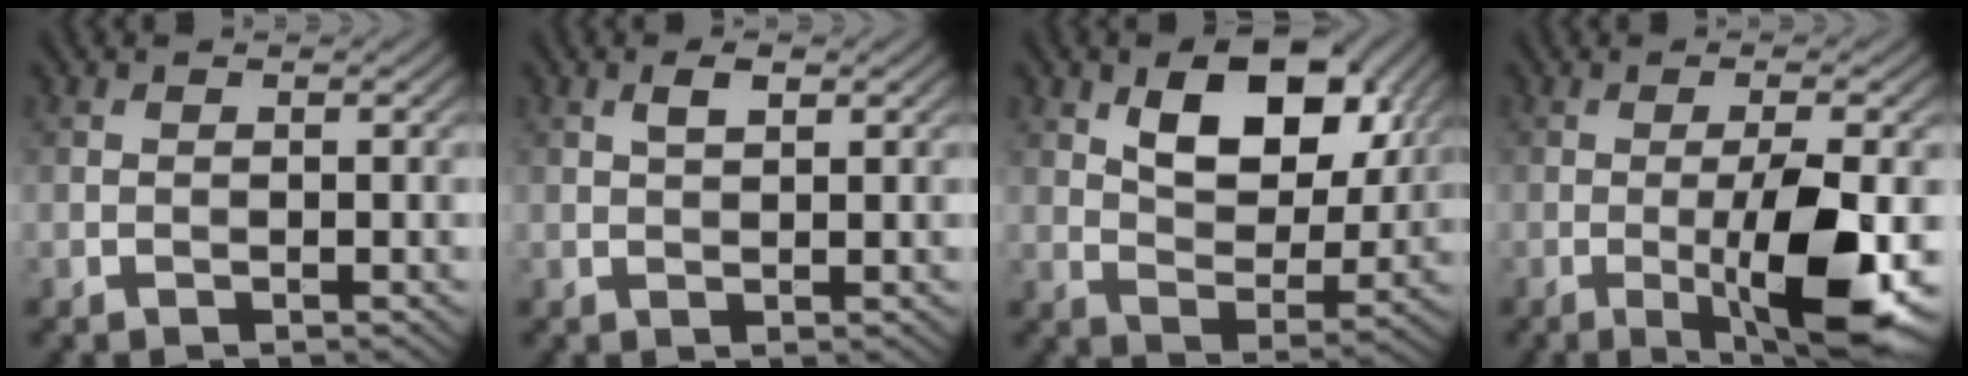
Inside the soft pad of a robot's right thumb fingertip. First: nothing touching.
{"total": 1.8, "force": [0.8, 0.6, 1.4], "torque": [-0.031, 0.002, 0.015]}
{"total": 11.1, "force": [4.8, 6.2, 7.9], "torque": [-0.133, -0.002, 0.080]}
{"total": 9.7, "force": [-2.3, 1.8, 9.2], "torque": [-0.147, -0.003, -0.036]}